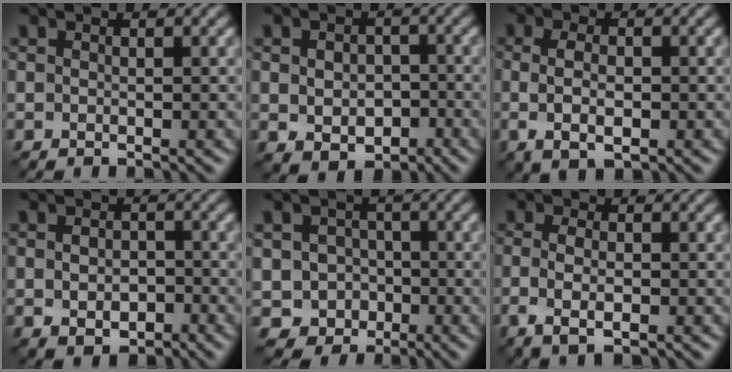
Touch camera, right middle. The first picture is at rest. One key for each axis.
{"total": 4.3, "fx": -1.1, "fy": 3.3, "fz": 2.6, "tx": -0.034, "ty": -0.009, "tz": -0.013}
{"total": 3.2, "fx": -0.4, "fy": 1.6, "fz": 2.7, "tx": -0.063, "ty": -0.004, "tz": -0.001}
{"total": 3.0, "fx": -1.0, "fy": 2.1, "fz": 1.9, "tx": -0.020, "ty": -0.002, "tz": -0.017}
{"total": 3.6, "fx": -1.2, "fy": 3.3, "fz": 0.6, "tx": 0.010, "ty": 0.003, "tz": -0.031}
{"total": 2.7, "fx": -0.8, "fy": 1.2, "fz": 2.3, "tx": -0.061, "ty": -0.004, "tz": -0.010}